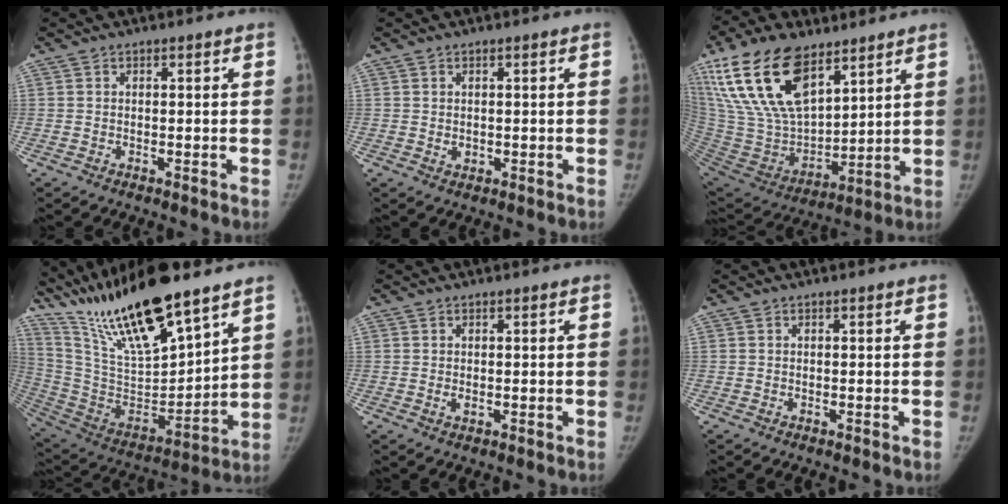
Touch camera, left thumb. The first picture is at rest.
{"total": 1.2, "force": [0.2, 0.9, 0.8], "torque": [-0.006, -0.003, 0.008]}
{"total": 24.8, "force": [14.2, 12.3, 16.3], "torque": [-0.314, -0.042, 0.275]}
{"total": 24.5, "force": [18.7, 5.2, 15.0], "torque": [-0.247, -0.080, 0.351]}
{"total": 1.0, "force": [0.2, 0.5, 0.8], "torque": [-0.010, -0.003, 0.007]}
{"total": 0.0}